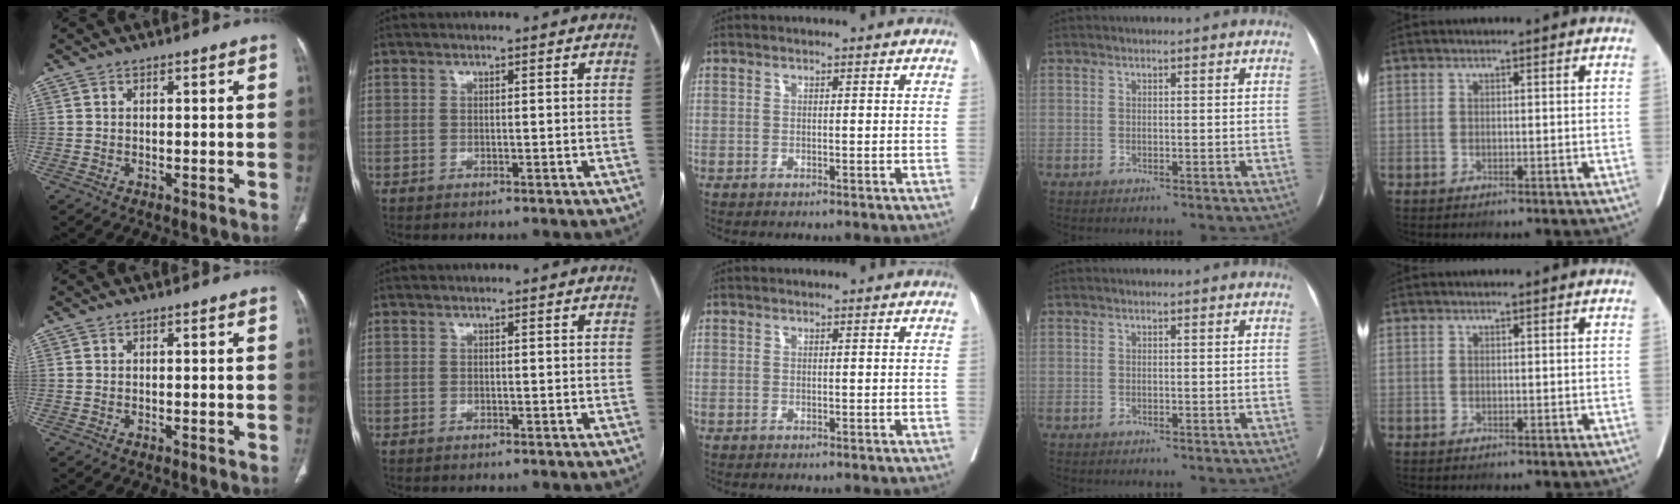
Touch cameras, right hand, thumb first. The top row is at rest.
{}